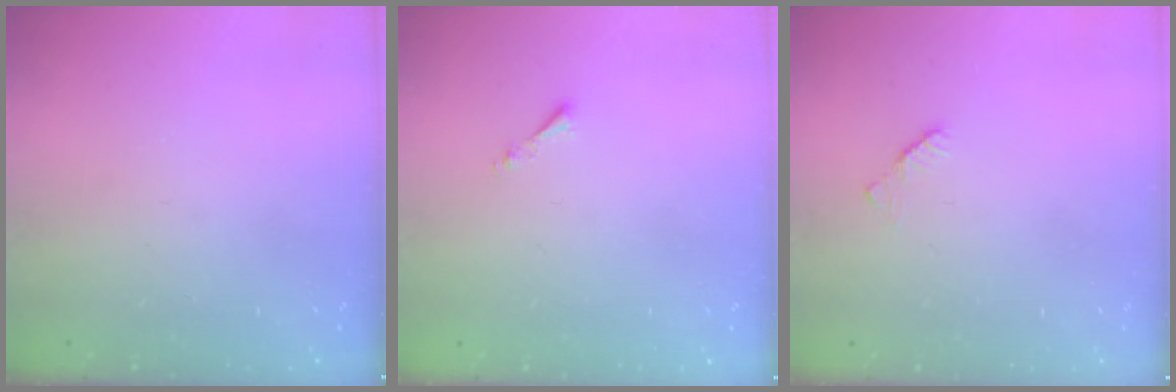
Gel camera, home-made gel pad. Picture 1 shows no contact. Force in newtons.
{"total": 0.8, "press": 0.7, "slide": 0.3}
{"total": 2.2, "press": 2.2, "slide": 0.3}